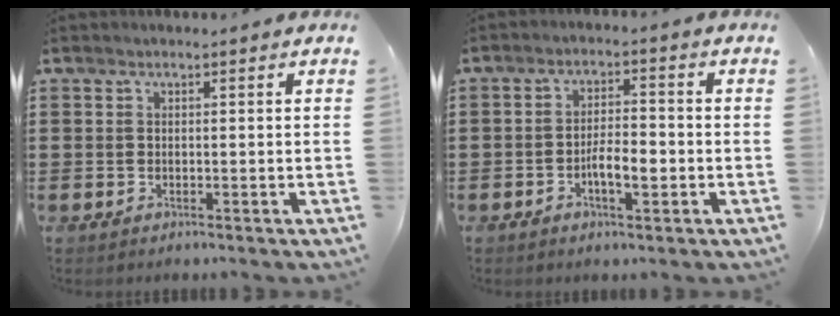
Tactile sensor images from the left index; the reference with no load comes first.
{"total": 4.3, "force": [-1.5, 1.6, 3.7], "torque": [-0.067, 0.007, -0.029]}